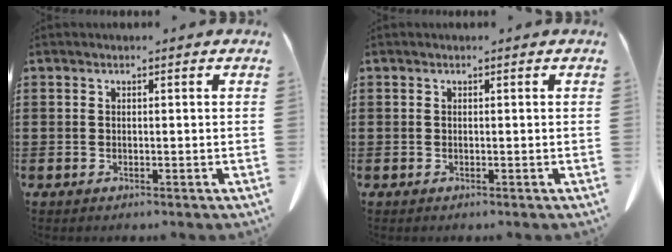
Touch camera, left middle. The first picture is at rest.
{"total": 0.0}